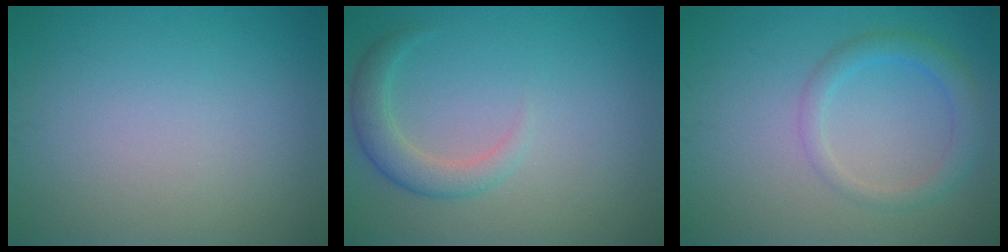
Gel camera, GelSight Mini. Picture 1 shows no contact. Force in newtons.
{"total": 2.7, "press": 2.7, "slide": 0.1}
{"total": 2.7, "press": 2.7, "slide": 0.1}